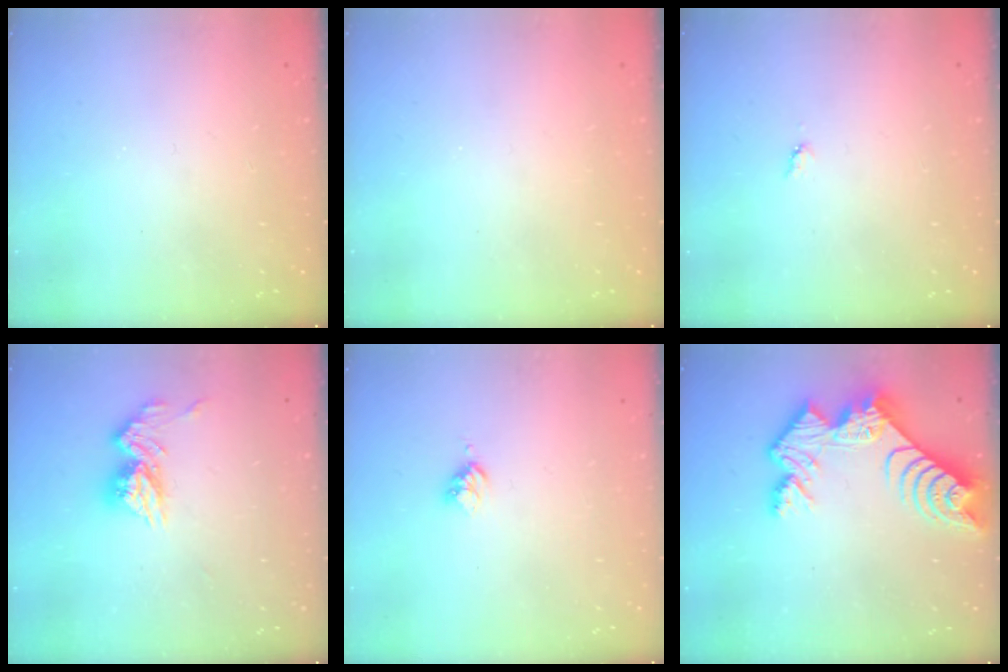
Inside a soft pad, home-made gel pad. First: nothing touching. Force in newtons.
{"total": 0.0}
{"total": 3.9, "press": 3.8, "slide": 0.5}
{"total": 11.5, "press": 11.4, "slide": 1.1}
{"total": 3.0, "press": 2.9, "slide": 0.4}
{"total": 12.9, "press": 12.9, "slide": 1.0}